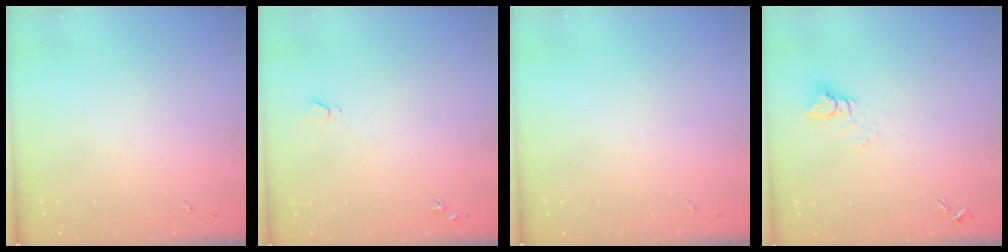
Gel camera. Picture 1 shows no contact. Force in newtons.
{"total": 5.5, "press": 5.5, "slide": 0.7}
{"total": 0.0}
{"total": 5.0, "press": 5.0, "slide": 0.4}